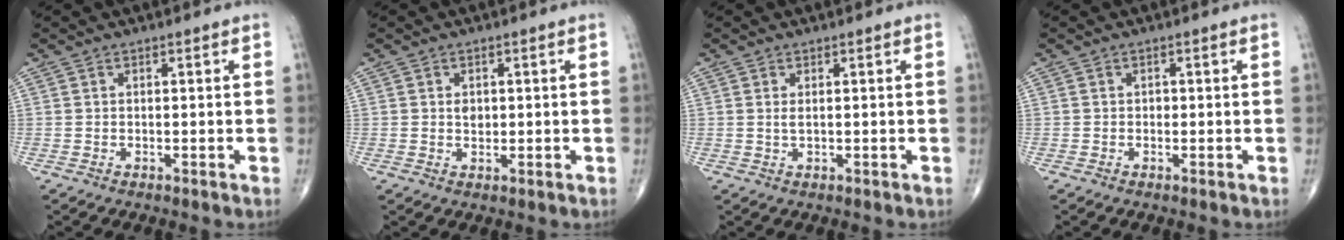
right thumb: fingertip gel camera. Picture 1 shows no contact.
{"total": 2.0, "force": [0.3, 1.5, 1.3], "torque": [-0.013, -0.001, 0.006]}
{"total": 1.1, "force": [0.3, 0.4, 1.0], "torque": [-0.021, 0.000, 0.007]}
{"total": 0.6, "force": [-0.1, 0.5, 0.3], "torque": [-0.001, 0.002, -0.003]}